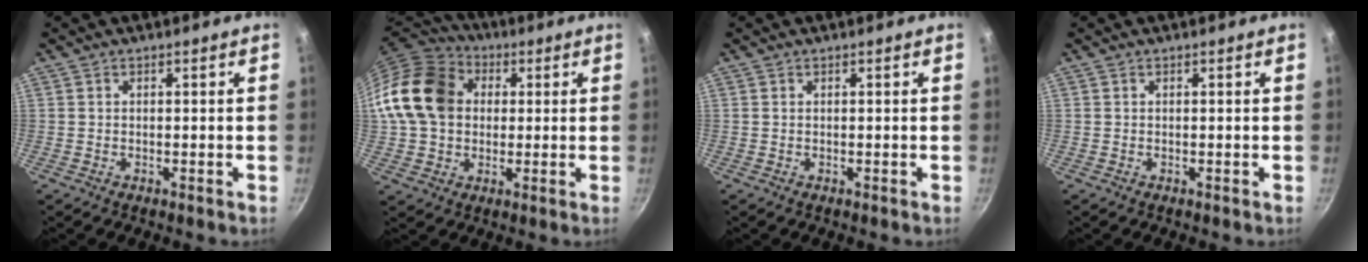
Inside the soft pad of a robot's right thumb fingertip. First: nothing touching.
{"total": 16.2, "force": [2.5, 13.0, 9.4], "torque": [-0.152, 0.028, 0.032]}
{"total": 0.0}
{"total": 0.0}